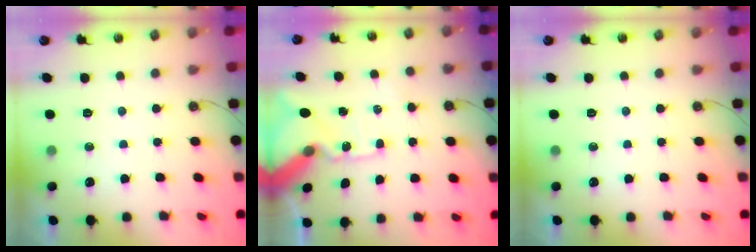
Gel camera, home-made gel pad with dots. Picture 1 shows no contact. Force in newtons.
{"total": 15.3, "press": 15.1, "slide": 2.4}
{"total": 0.0}